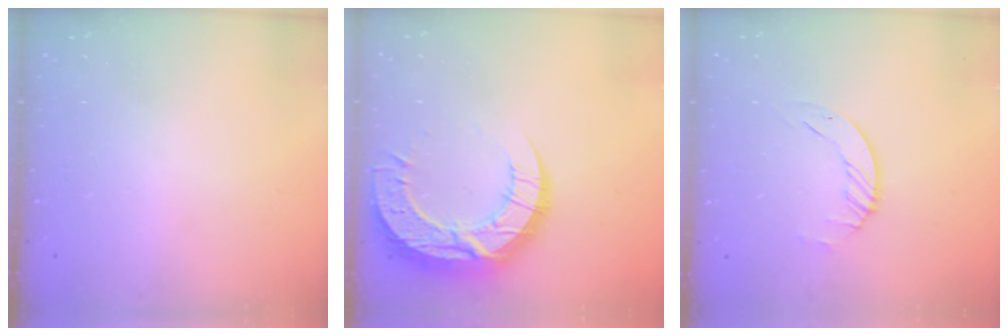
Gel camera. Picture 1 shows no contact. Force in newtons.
{"total": 16.3, "press": 16.3, "slide": 1.4}
{"total": 2.3, "press": 2.3, "slide": 0.3}